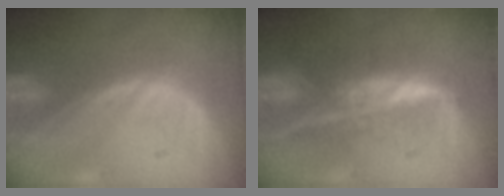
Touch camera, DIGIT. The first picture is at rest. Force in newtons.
{"total": 7.3, "press": 6.1, "slide": 4.0}